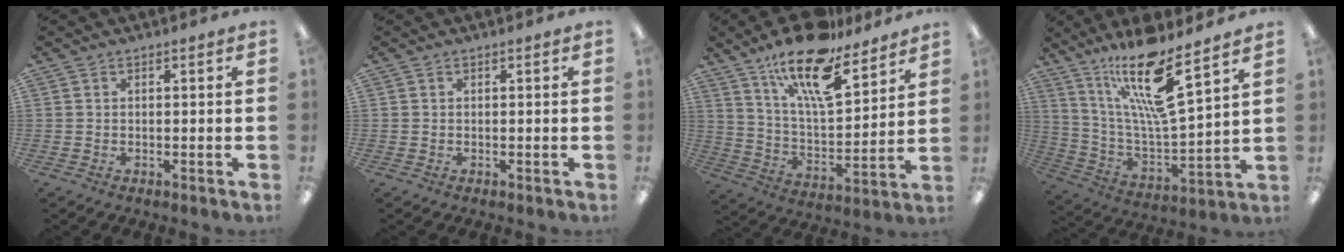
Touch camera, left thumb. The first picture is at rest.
{"total": 0.0}
{"total": 19.3, "force": [14.2, 6.4, 11.4], "torque": [-0.197, -0.086, 0.242]}
{"total": 18.5, "force": [13.0, 3.5, 12.7], "torque": [-0.242, -0.076, 0.211]}